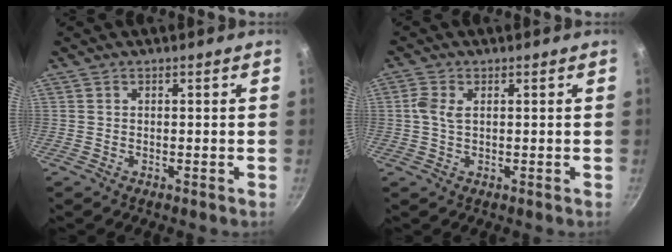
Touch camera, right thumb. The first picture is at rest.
{"total": 2.9, "force": [0.5, 1.5, 2.4], "torque": [-0.055, 0.005, 0.008]}